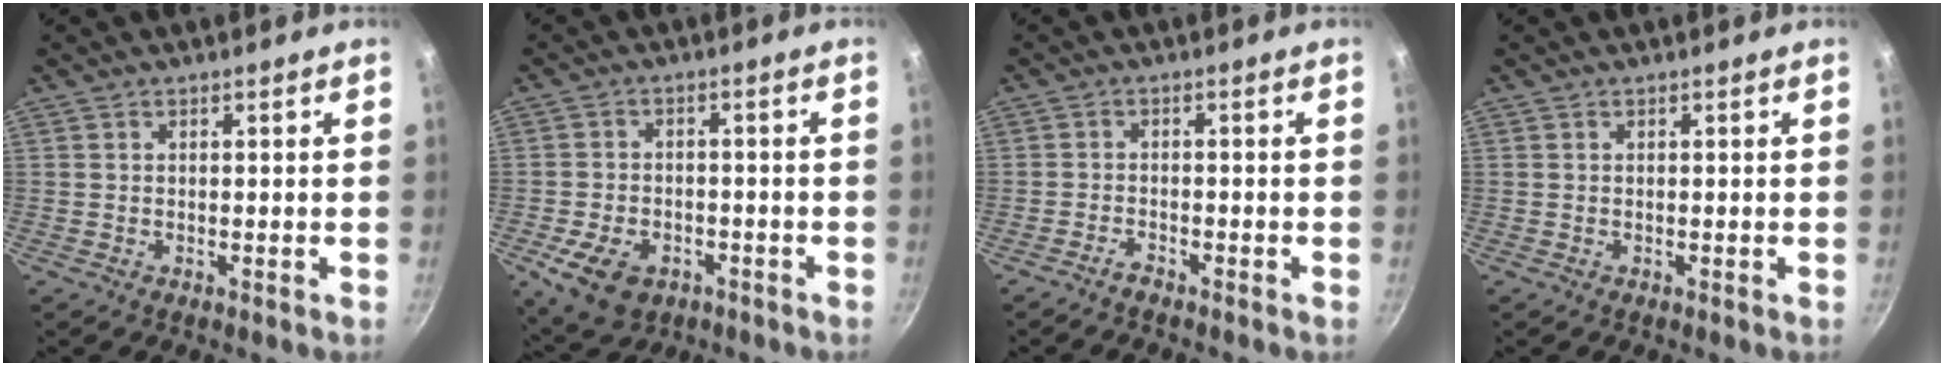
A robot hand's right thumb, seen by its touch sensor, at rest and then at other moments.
{"total": 9.7, "force": [-4.1, 6.6, 5.8], "torque": [-0.095, 0.016, -0.063]}
{"total": 1.8, "force": [-1.7, 0.3, 0.5], "torque": [-0.016, 0.017, -0.031]}
{"total": 0.0}